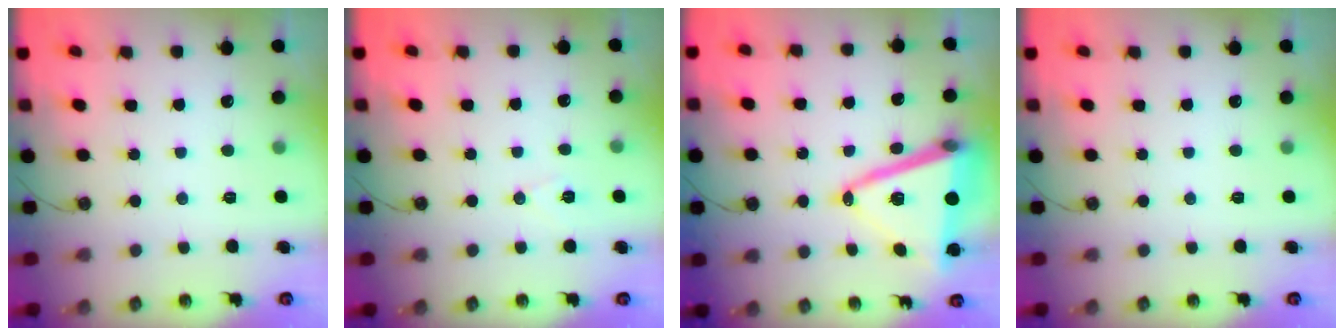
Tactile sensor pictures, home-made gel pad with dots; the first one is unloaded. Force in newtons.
{"total": 6.5, "press": 4.7, "slide": 4.5}
{"total": 17.2, "press": 16.8, "slide": 3.8}
{"total": 0.0}